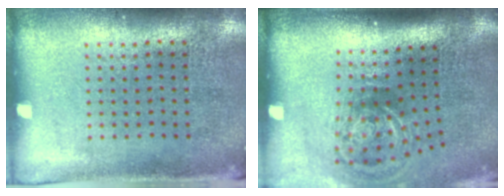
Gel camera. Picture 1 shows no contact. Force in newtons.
{"total": 2.2, "press": 1.4, "slide": 1.7}